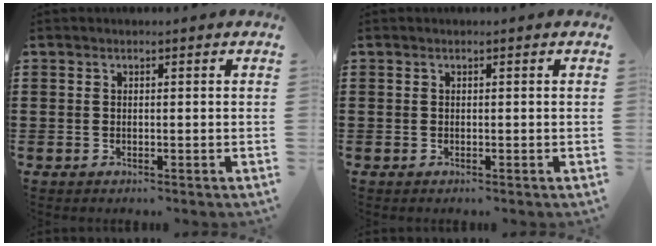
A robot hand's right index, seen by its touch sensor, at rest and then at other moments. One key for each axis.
{"total": 0.0}